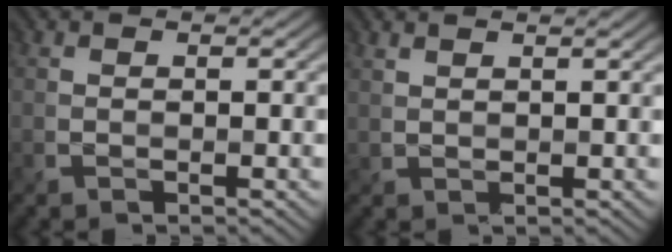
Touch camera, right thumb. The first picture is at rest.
{"total": 1.6, "force": [1.5, 0.1, 0.6], "torque": [-0.013, 0.001, 0.029]}